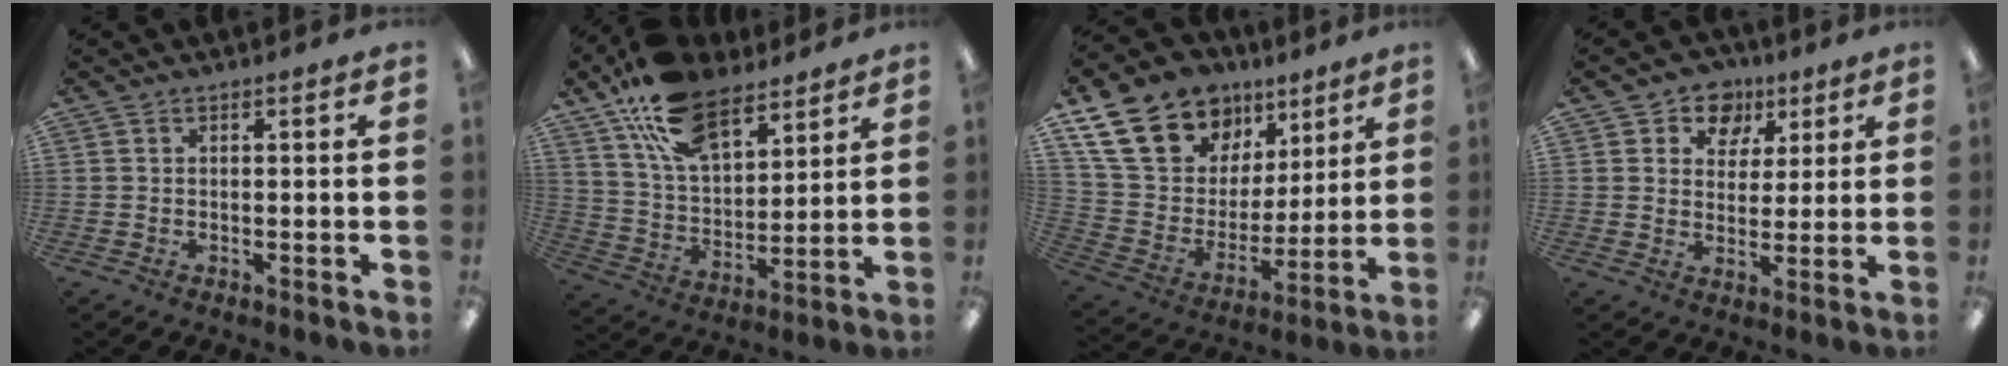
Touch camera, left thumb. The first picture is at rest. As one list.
[{"total": 18.4, "force": [12.1, 9.4, 10.2], "torque": [-0.194, -0.048, 0.222]}, {"total": 21.4, "force": [12.7, 14.6, 8.9], "torque": [-0.168, -0.054, 0.246]}, {"total": 8.0, "force": [4.6, 6.2, 2.2], "torque": [-0.031, -0.024, 0.082]}]